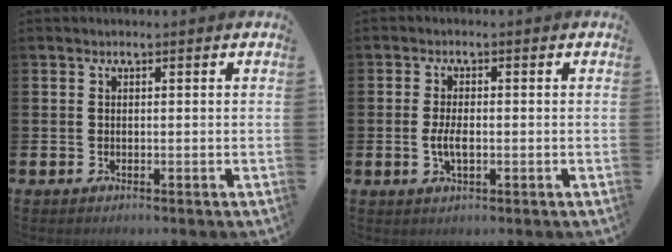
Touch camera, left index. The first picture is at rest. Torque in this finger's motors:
{"motor_torque": [0.16, 0.12, 0.07, 0.08]}